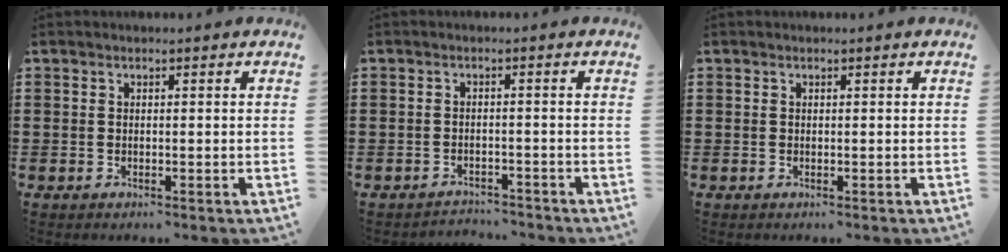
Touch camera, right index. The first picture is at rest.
{"total": 2.2, "force": [-2.2, 0.2, -0.2], "torque": [-0.004, 0.000, -0.050]}
{"total": 0.0}